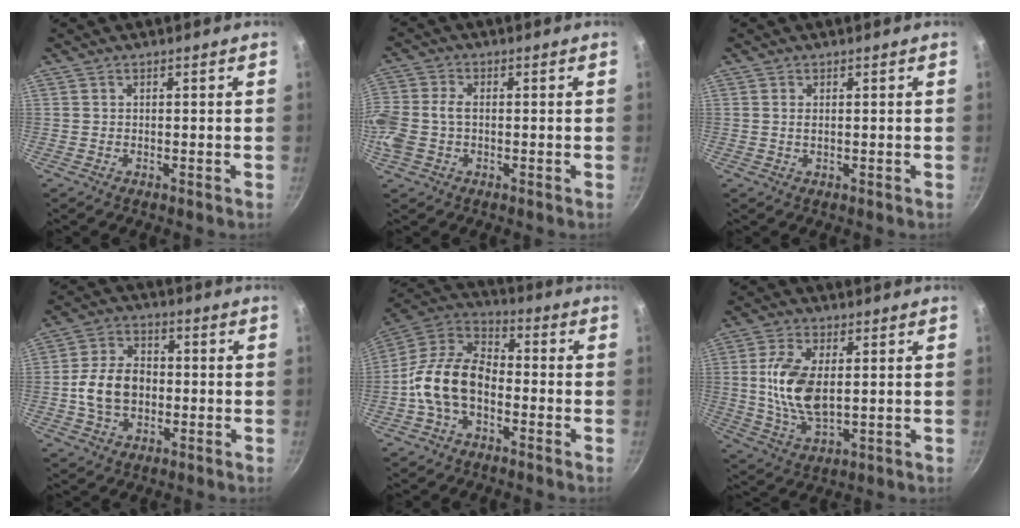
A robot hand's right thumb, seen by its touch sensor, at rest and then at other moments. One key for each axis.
{"total": 8.8, "fx": -0.7, "fy": 5.9, "fz": 6.5, "tx": -0.167, "ty": 0.016, "tz": -0.015}
{"total": 0.9, "fx": 0.2, "fy": 0.4, "fz": 0.8, "tx": -0.018, "ty": -0.001, "tz": 0.004}
{"total": 11.0, "fx": -1.2, "fy": 7.9, "fz": 7.5, "tx": -0.122, "ty": 0.022, "tz": -0.025}
{"total": 14.6, "fx": -3.3, "fy": 9.3, "fz": 10.8, "tx": -0.200, "ty": 0.043, "tz": -0.070}
{"total": 12.0, "fx": 1.1, "fy": 6.1, "fz": 10.3, "tx": -0.208, "ty": -0.012, "tz": 0.026}